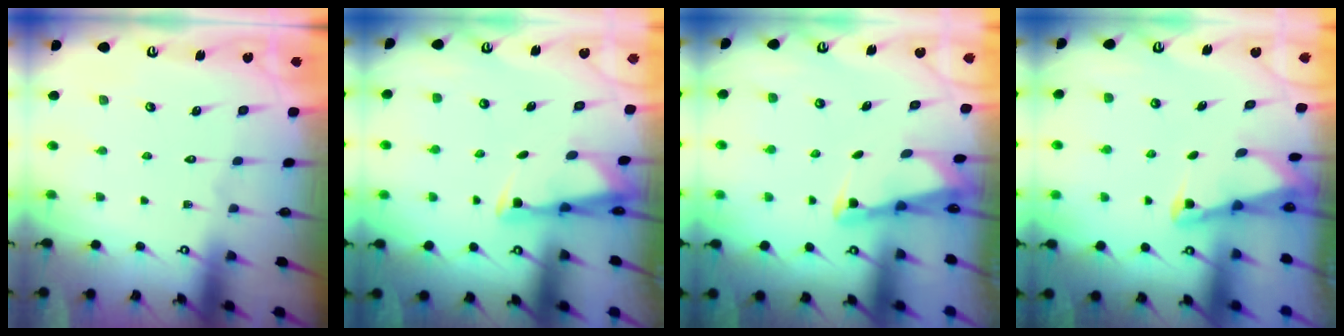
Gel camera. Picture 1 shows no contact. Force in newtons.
{"total": 2.9, "press": 2.8, "slide": 0.7}
{"total": 2.5, "press": 2.5, "slide": 0.2}
{"total": 2.1, "press": 2.1, "slide": 0.3}